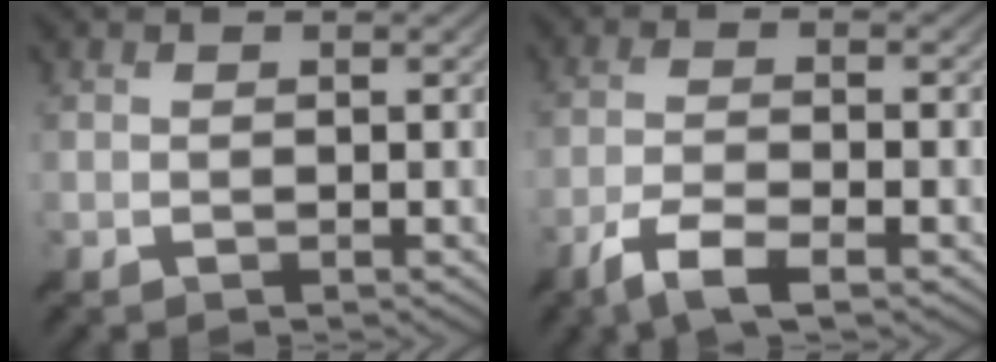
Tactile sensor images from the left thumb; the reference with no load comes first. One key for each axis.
{"total": 5.2, "fx": -3.2, "fy": 1.1, "fz": 4.0, "tx": -0.081, "ty": 0.000, "tz": -0.067}